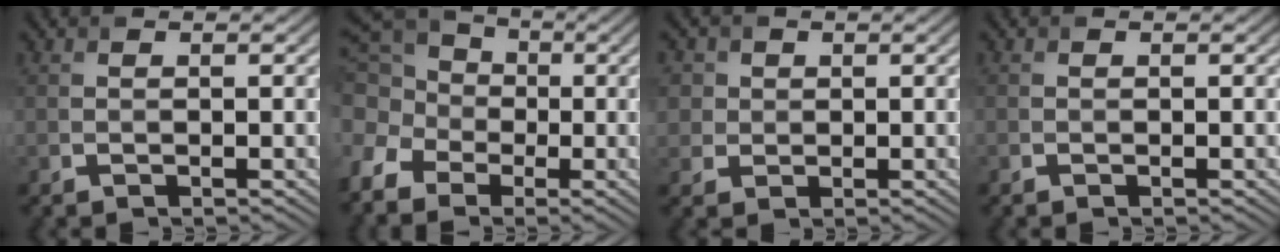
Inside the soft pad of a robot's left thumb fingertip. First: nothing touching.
{"total": 10.8, "force": [-2.9, 8.6, 5.7], "torque": [-0.157, -0.009, -0.088]}
{"total": 3.5, "force": [1.2, 3.2, 0.9], "torque": [-0.040, 0.000, 0.022]}
{"total": 0.0}